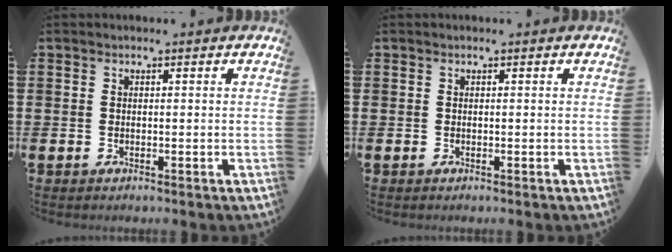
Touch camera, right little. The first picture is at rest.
{"total": 0.0}